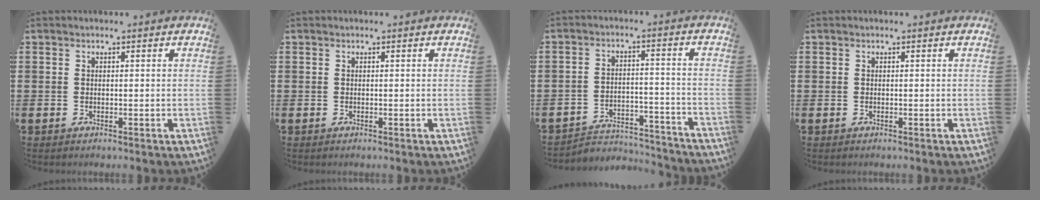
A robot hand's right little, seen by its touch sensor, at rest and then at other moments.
{"total": 0.0}
{"total": 4.0, "force": [-3.9, 0.8, 0.5], "torque": [-0.012, 0.007, -0.082]}
{"total": 0.0}